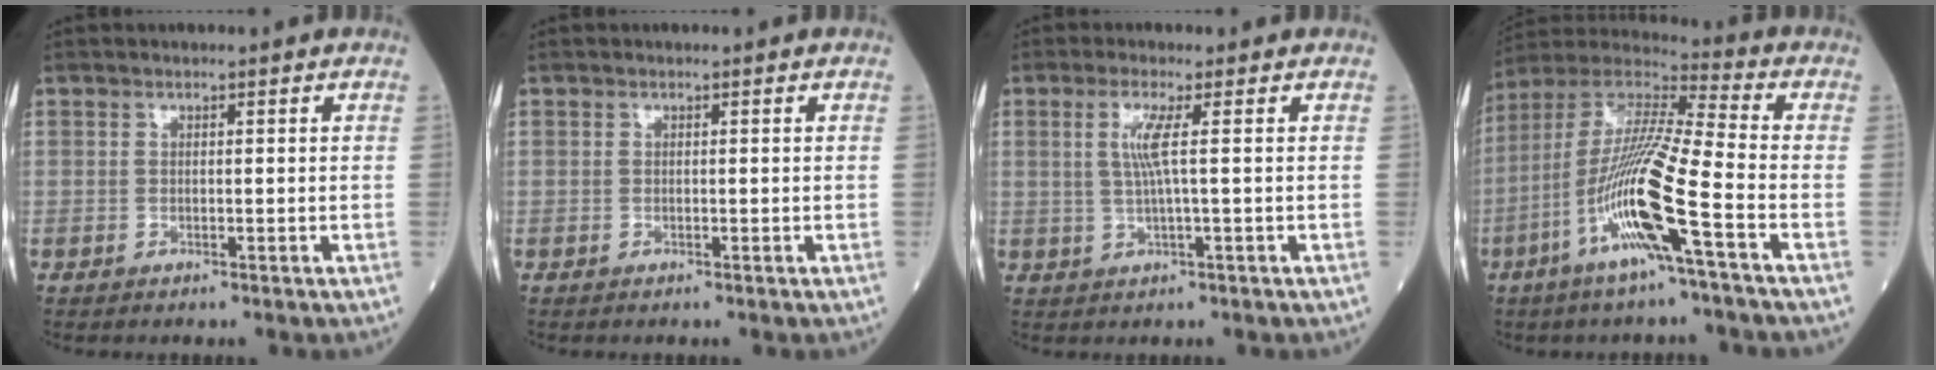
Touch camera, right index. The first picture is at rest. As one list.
[{"total": 0.0}, {"total": 3.7, "force": [0.6, -0.5, 3.7], "torque": [-0.080, 0.001, 0.012]}, {"total": 15.8, "force": [-6.0, -0.2, 14.7], "torque": [-0.301, -0.007, -0.123]}]